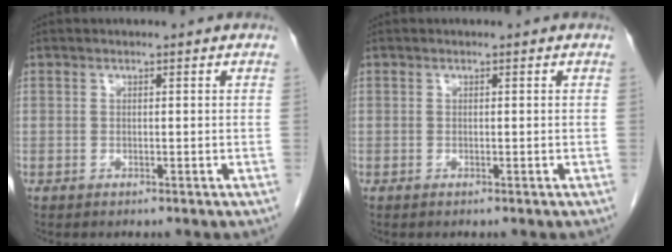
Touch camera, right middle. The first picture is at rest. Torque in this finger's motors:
{"motor_torque": [0.73, -0.26, 0.19, 0.06]}